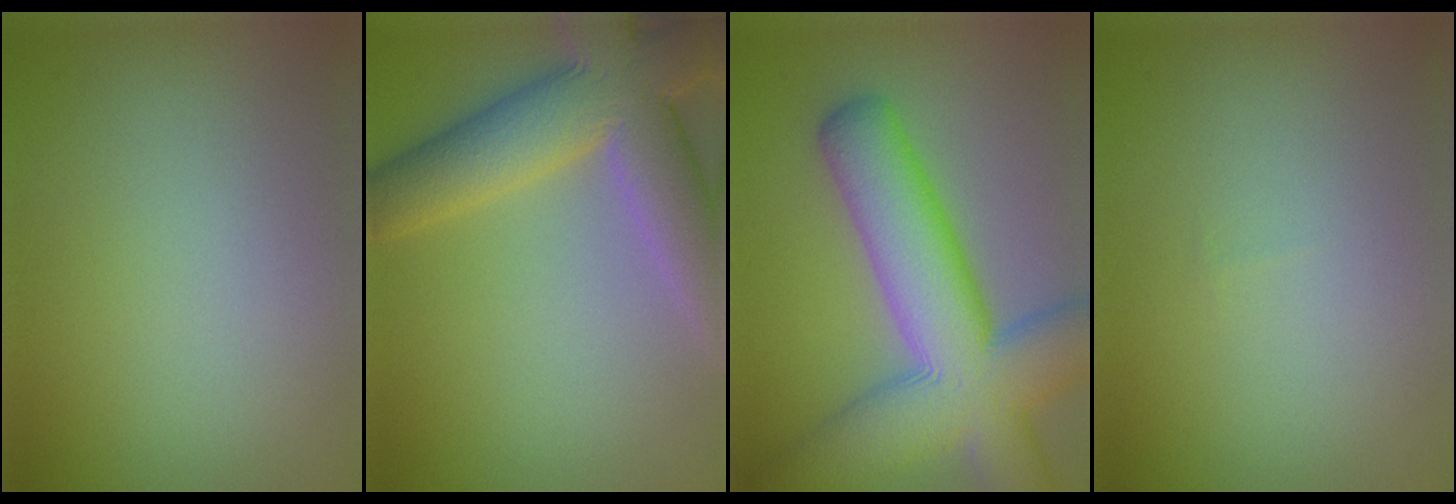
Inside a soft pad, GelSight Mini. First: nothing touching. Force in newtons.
{"total": 10.6, "press": 10.5, "slide": 0.9}
{"total": 13.5, "press": 13.5, "slide": 0.6}
{"total": 0.0}